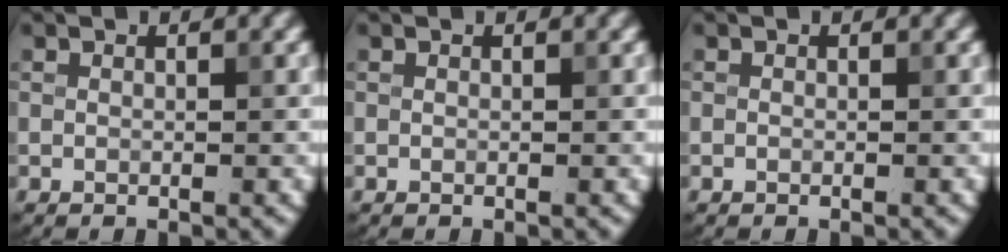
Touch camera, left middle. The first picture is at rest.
{"total": 0.0}
{"total": 0.0}